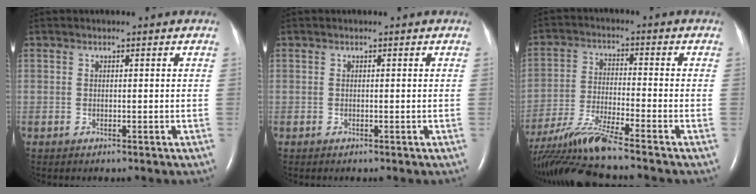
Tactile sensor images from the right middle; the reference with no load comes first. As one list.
[{"total": 0.0}, {"total": 11.6, "force": [-10.0, -2.0, 5.5], "torque": [-0.108, -0.022, -0.183]}]